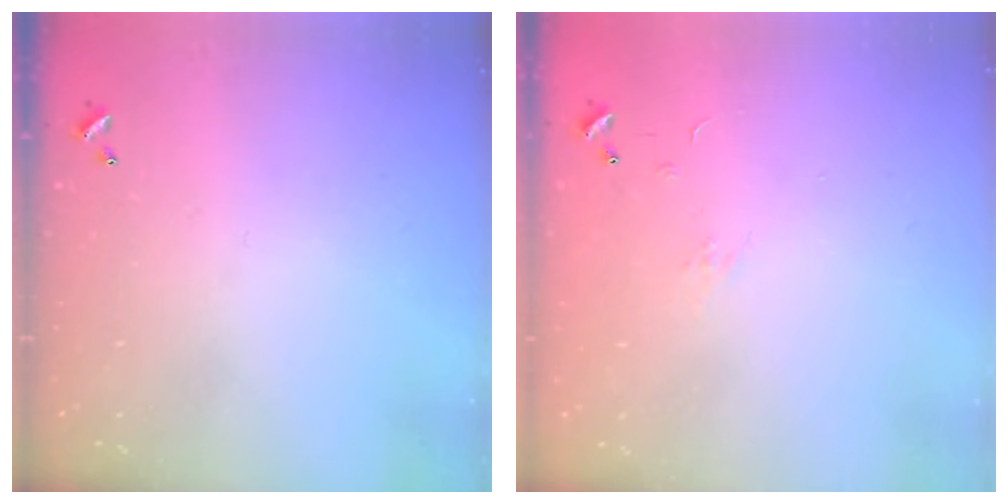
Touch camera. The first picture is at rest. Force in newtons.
{"total": 4.7, "press": 4.6, "slide": 0.7}